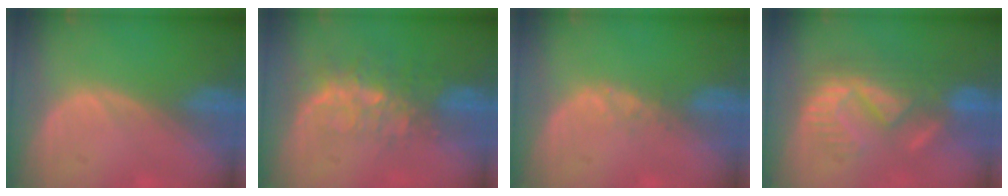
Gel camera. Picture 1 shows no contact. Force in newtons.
{"total": 8.2, "press": 6.8, "slide": 4.6}
{"total": 1.0, "press": 1.0, "slide": 0.2}
{"total": 8.9, "press": 8.7, "slide": 1.9}